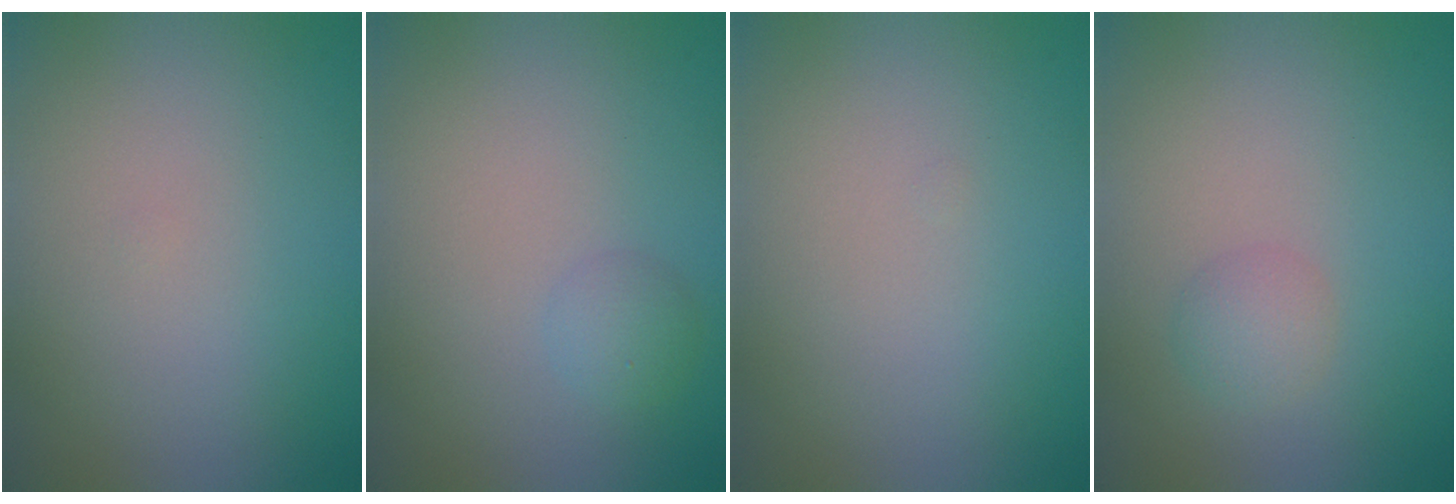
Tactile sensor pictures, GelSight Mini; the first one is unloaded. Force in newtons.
{"total": 1.2, "press": 1.2, "slide": 0.1}
{"total": 0.0}
{"total": 1.6, "press": 1.6, "slide": 0.0}